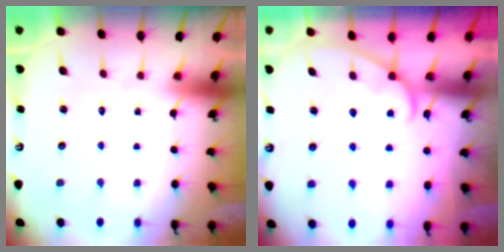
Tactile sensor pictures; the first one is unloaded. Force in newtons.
{"total": 4.2, "press": 4.2, "slide": 0.3}